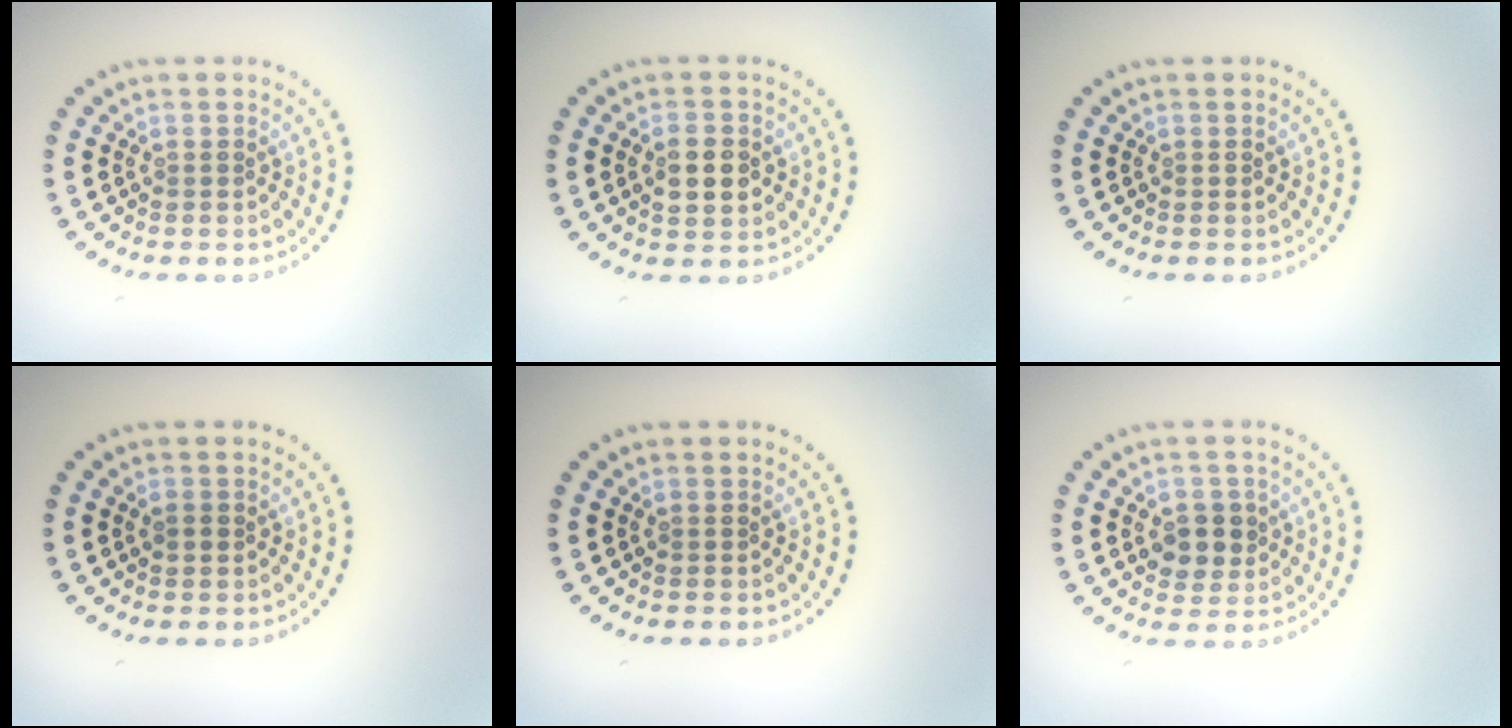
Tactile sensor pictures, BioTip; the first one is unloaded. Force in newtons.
{"total": 3.0, "press": 3.0, "slide": 0.1}
{"total": 0.0}
{"total": 0.8, "press": 0.8, "slide": 0.3}
{"total": 0.0}
{"total": 2.9, "press": 2.8, "slide": 0.8}